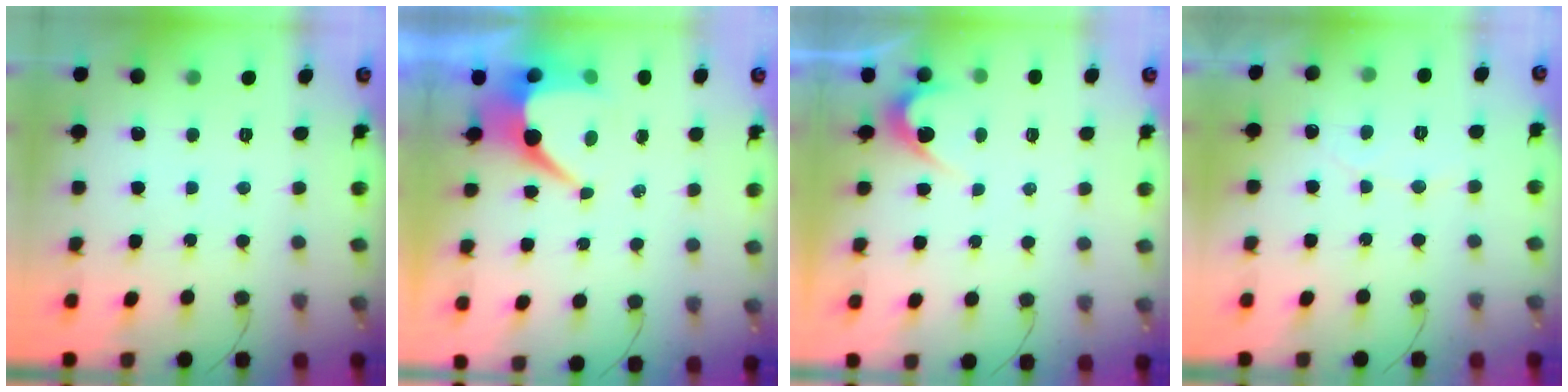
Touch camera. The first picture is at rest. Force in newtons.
{"total": 8.7, "press": 8.7, "slide": 0.8}
{"total": 3.2, "press": 3.2, "slide": 0.3}
{"total": 3.8, "press": 3.8, "slide": 0.3}